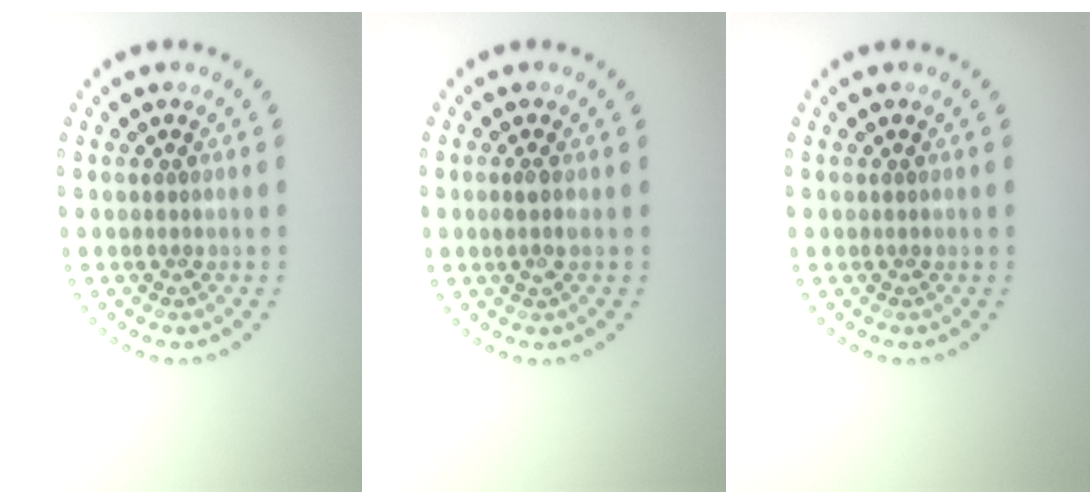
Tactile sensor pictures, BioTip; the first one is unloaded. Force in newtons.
{"total": 1.1, "press": 0.9, "slide": 0.6}
{"total": 0.0}